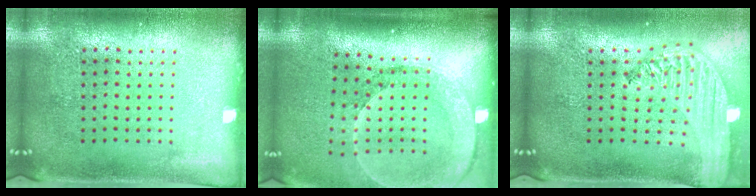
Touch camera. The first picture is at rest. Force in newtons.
{"total": 2.6, "press": 2.0, "slide": 1.7}
{"total": 2.5, "press": 2.1, "slide": 1.3}